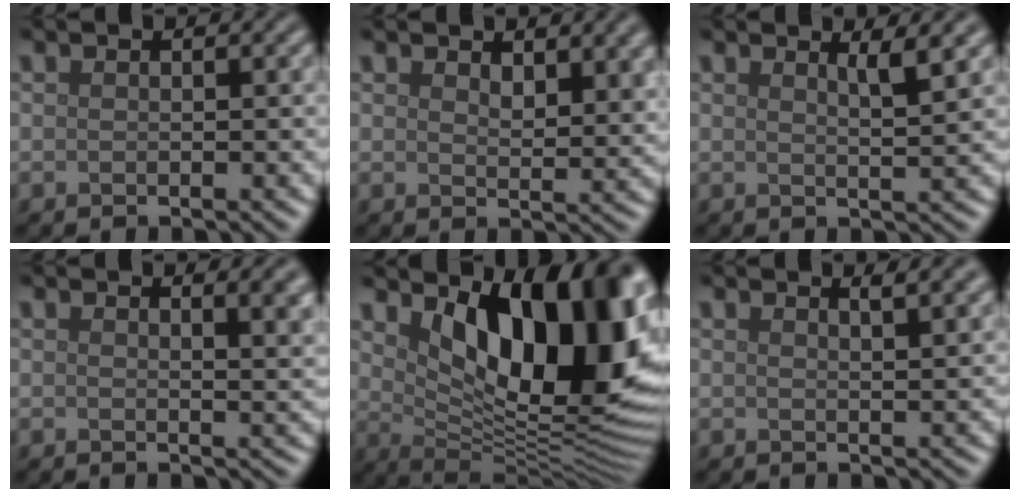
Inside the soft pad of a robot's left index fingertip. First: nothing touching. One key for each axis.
{"total": 3.7, "fx": 2.1, "fy": 1.8, "fz": 2.4, "tx": -0.038, "ty": -0.003, "tz": 0.038}
{"total": 2.1, "fx": 1.4, "fy": 0.5, "fz": 1.5, "tx": -0.014, "ty": 0.000, "tz": 0.018}
{"total": 3.7, "fx": 2.1, "fy": 1.5, "fz": 2.7, "tx": -0.012, "ty": 0.008, "tz": 0.026}
{"total": 13.9, "fx": 4.1, "fy": 6.4, "fz": 11.7, "tx": -0.131, "ty": -0.009, "tz": 0.064}
{"total": 2.8, "fx": 1.9, "fy": 0.9, "fz": 1.8, "tx": -0.006, "ty": 0.013, "tz": 0.011}